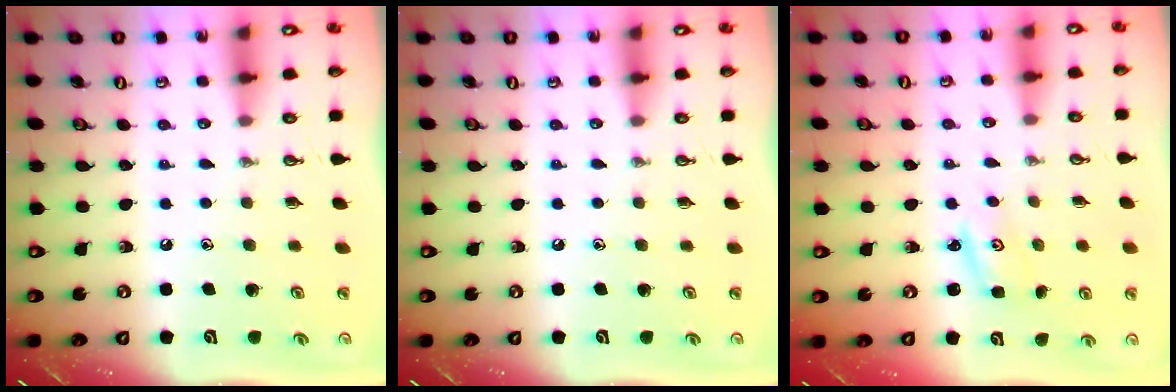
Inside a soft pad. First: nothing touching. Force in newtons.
{"total": 0.0}
{"total": 2.4, "press": 2.3, "slide": 0.4}